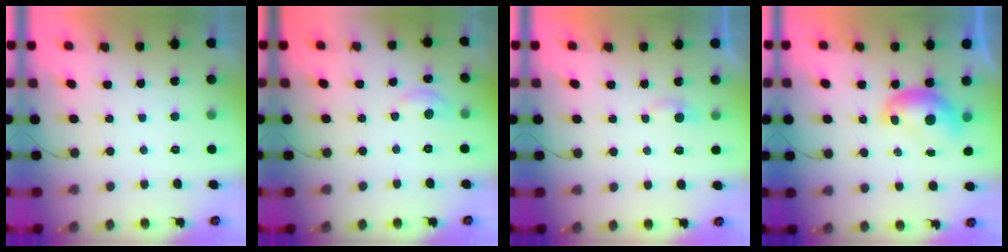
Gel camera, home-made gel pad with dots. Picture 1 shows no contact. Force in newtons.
{"total": 4.9, "press": 4.9, "slide": 0.6}
{"total": 2.8, "press": 2.8, "slide": 0.2}
{"total": 7.0, "press": 7.0, "slide": 0.3}